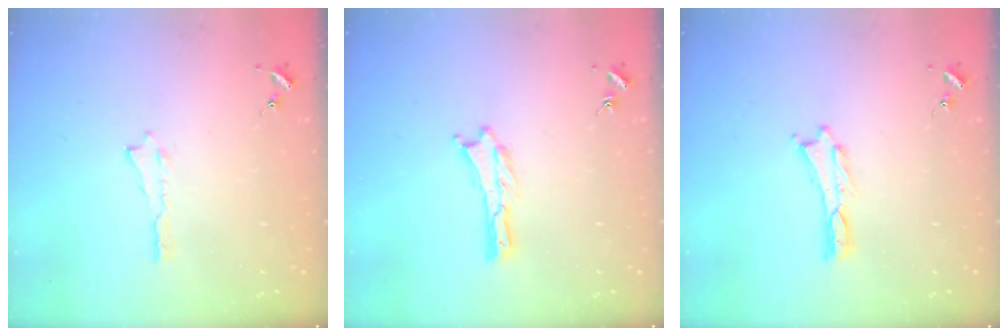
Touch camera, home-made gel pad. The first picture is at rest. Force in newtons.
{"total": 0.0}
{"total": 0.0}